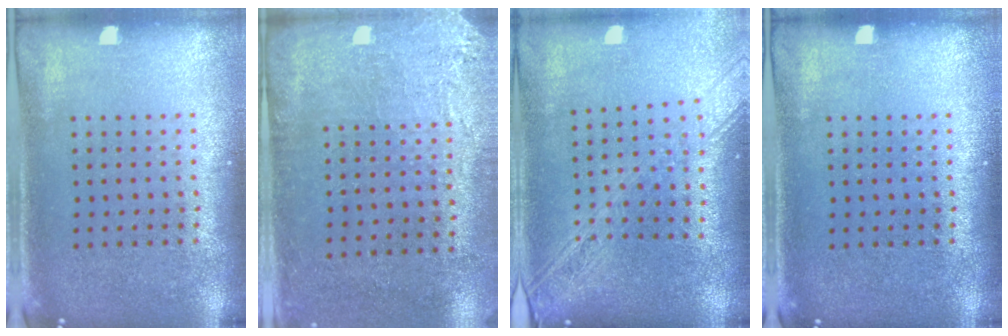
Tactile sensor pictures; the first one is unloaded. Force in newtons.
{"total": 2.8, "press": 2.3, "slide": 1.6}
{"total": 2.1, "press": 1.8, "slide": 1.1}
{"total": 0.0}